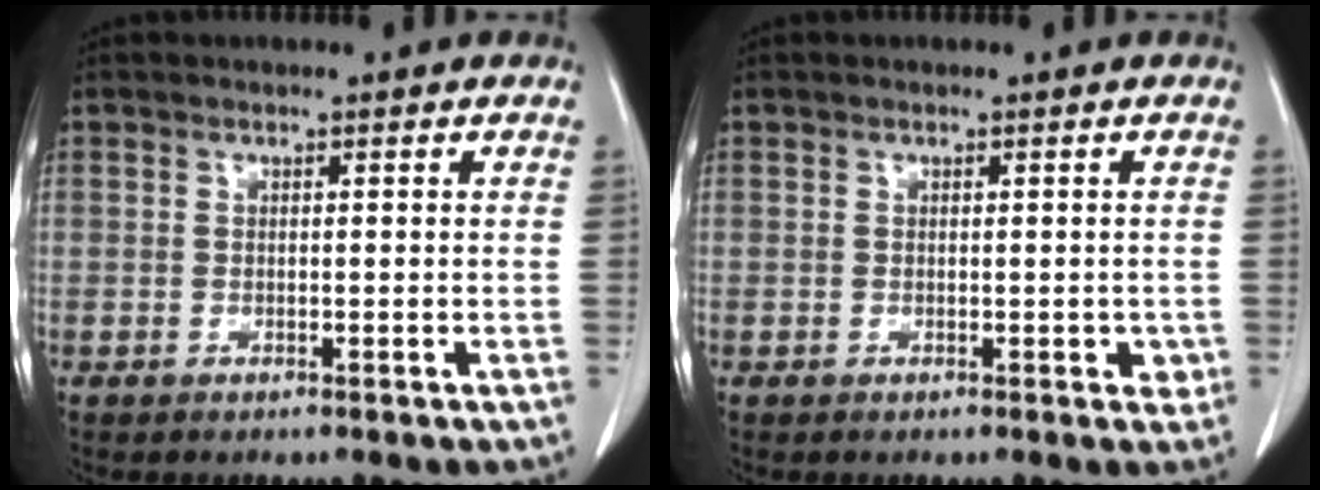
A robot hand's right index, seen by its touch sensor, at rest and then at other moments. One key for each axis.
{"total": 1.5, "fx": -0.1, "fy": 1.0, "fz": 1.1, "tx": -0.007, "ty": 0.001, "tz": 0.000}